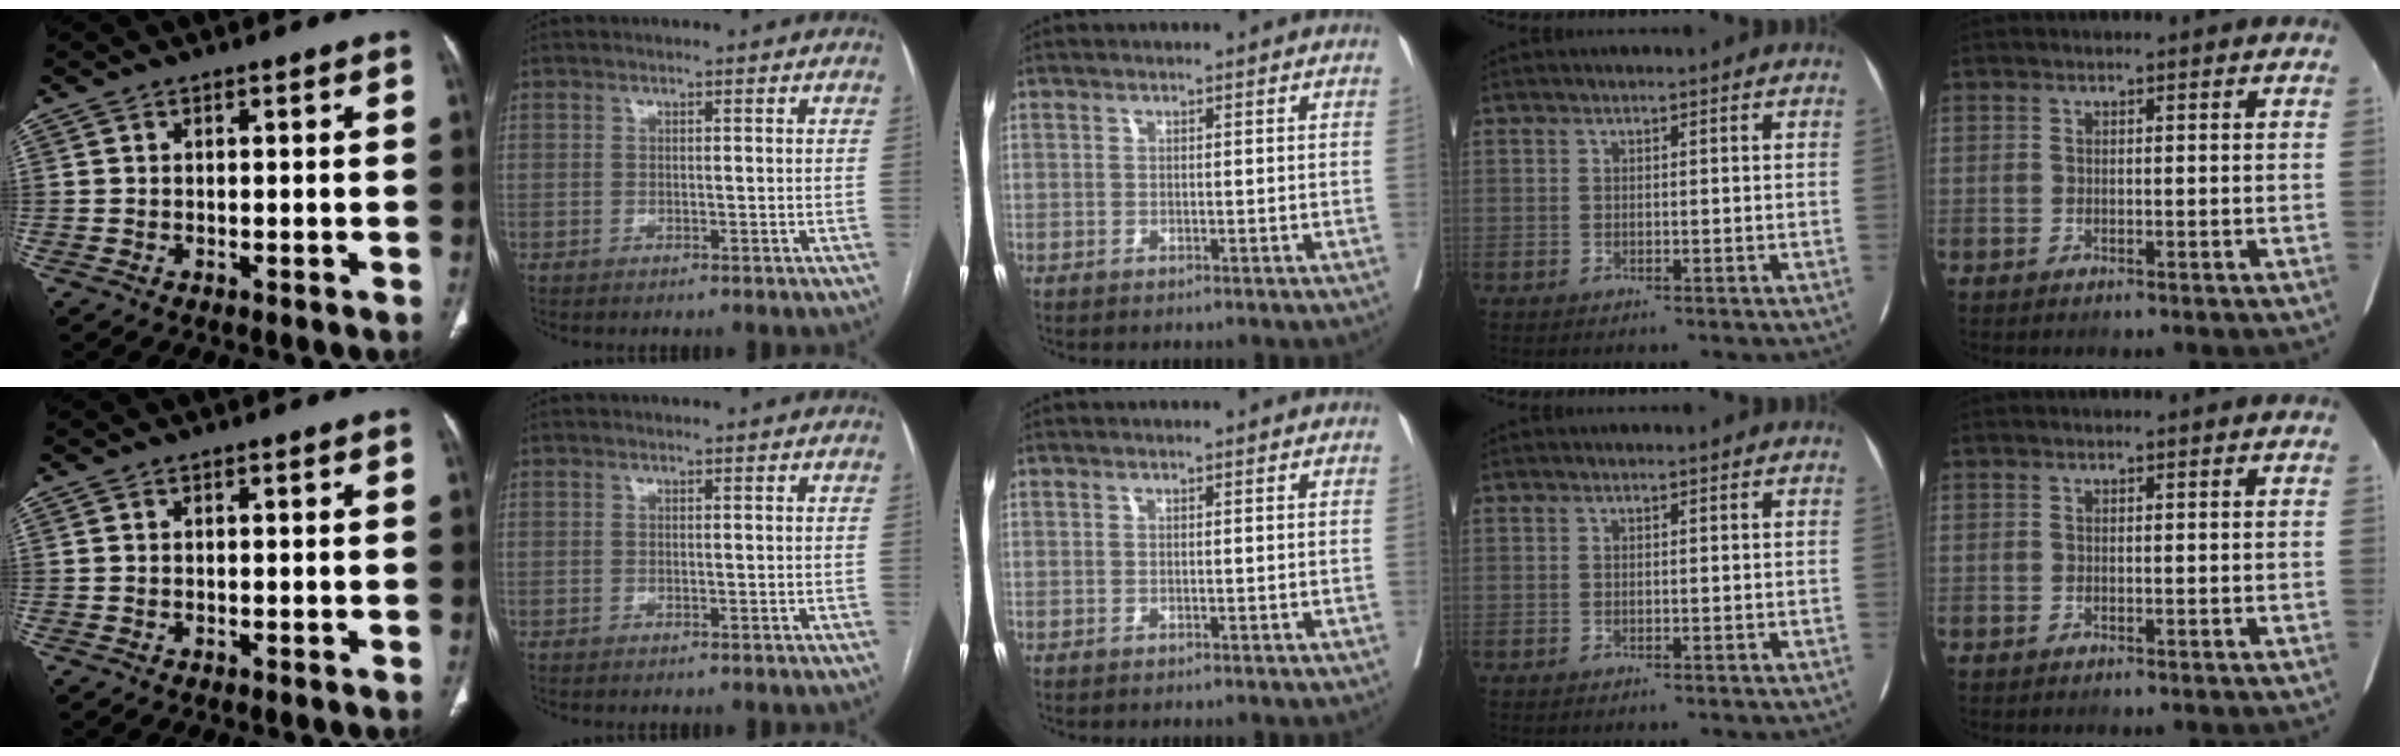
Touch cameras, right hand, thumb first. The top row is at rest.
{}